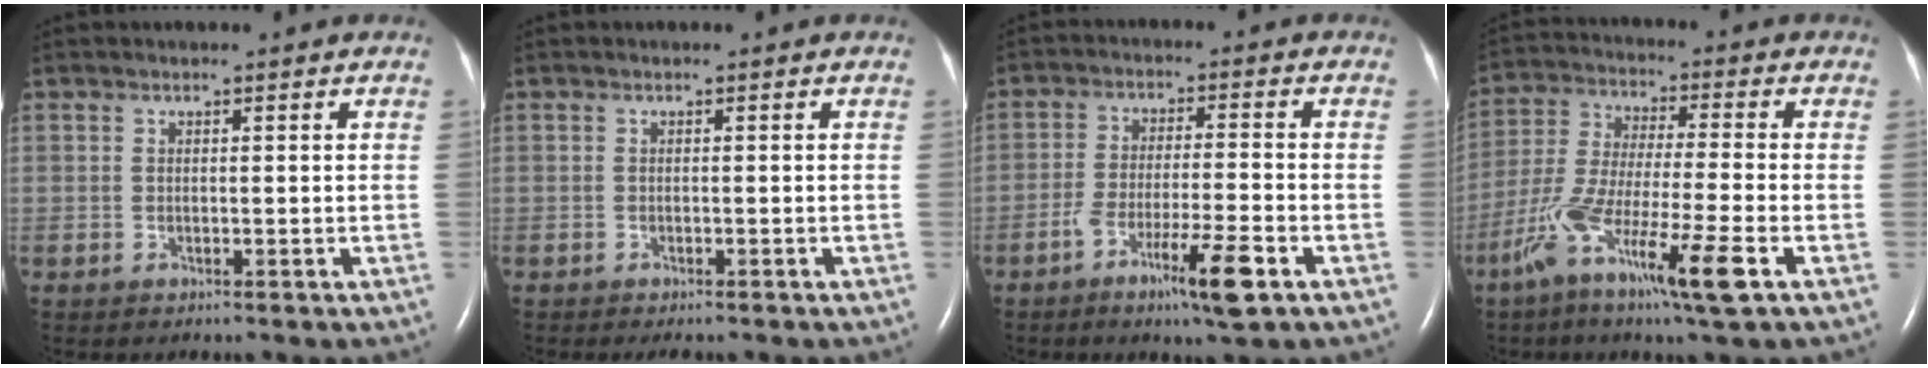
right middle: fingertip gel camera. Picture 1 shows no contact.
{"total": 1.8, "force": [-1.5, 0.5, 0.9], "torque": [-0.011, -0.004, -0.014]}
{"total": 8.6, "force": [-4.7, 0.0, 7.2], "torque": [-0.129, -0.016, -0.081]}
{"total": 13.9, "force": [-6.9, 0.4, 12.0], "torque": [-0.247, -0.026, -0.128]}